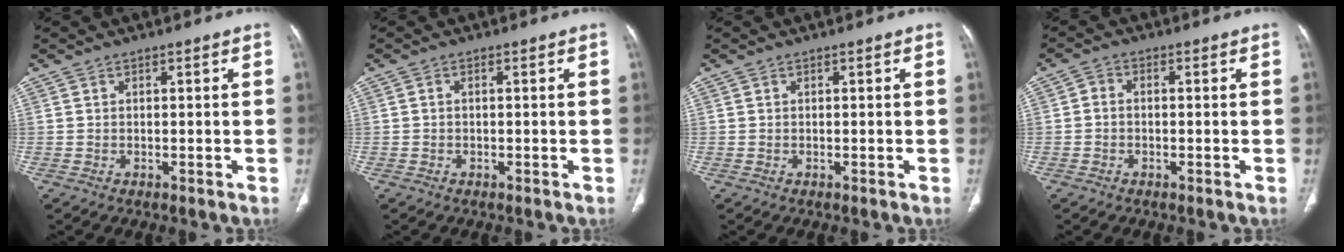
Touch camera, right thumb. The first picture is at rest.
{"total": 0.6, "force": [-0.1, 0.3, 0.5], "torque": [-0.009, 0.000, -0.005]}
{"total": 0.0}
{"total": 2.1, "force": [-0.4, 1.6, 1.3], "torque": [-0.017, 0.008, -0.013]}